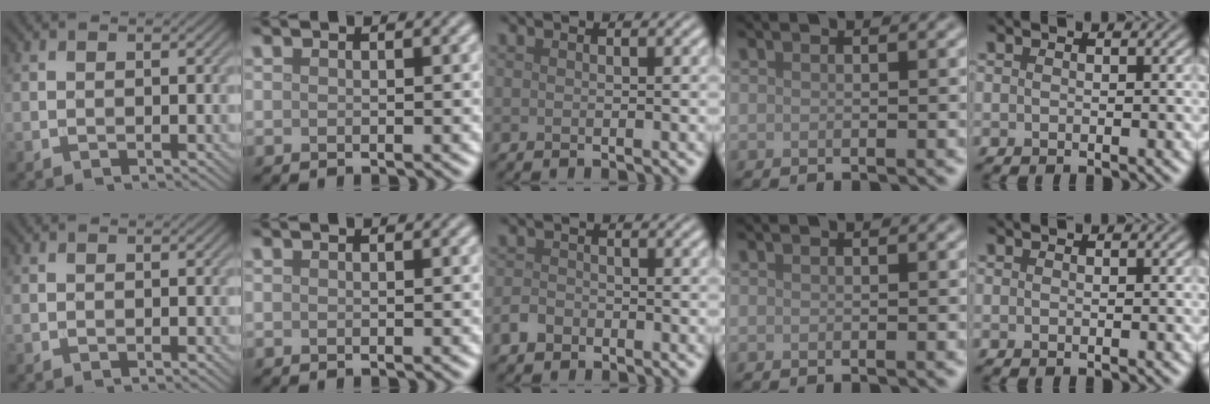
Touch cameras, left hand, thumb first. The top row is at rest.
{"middle": {"total": 1.6, "force": [-1.1, 1.1, 0.5], "torque": [-0.005, 0.002, -0.026]}}